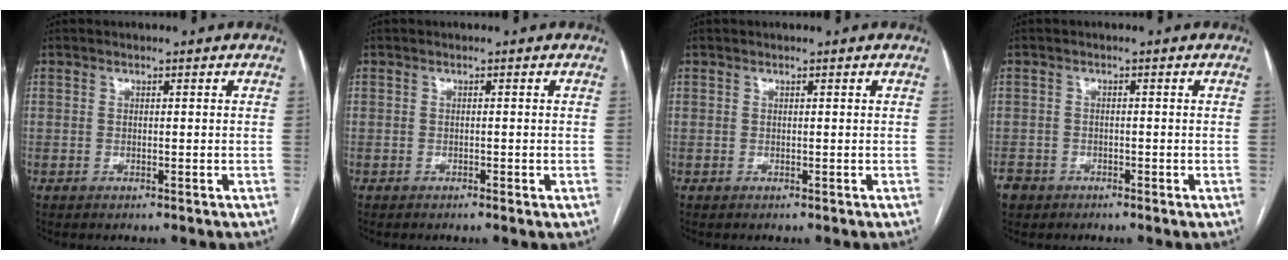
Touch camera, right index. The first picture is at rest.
{"total": 0.8, "force": [-0.5, 0.1, 0.6], "torque": [-0.009, 0.000, -0.006]}
{"total": 0.0}
{"total": 3.4, "force": [-2.2, 2.6, 0.2], "torque": [-0.004, 0.006, -0.044]}